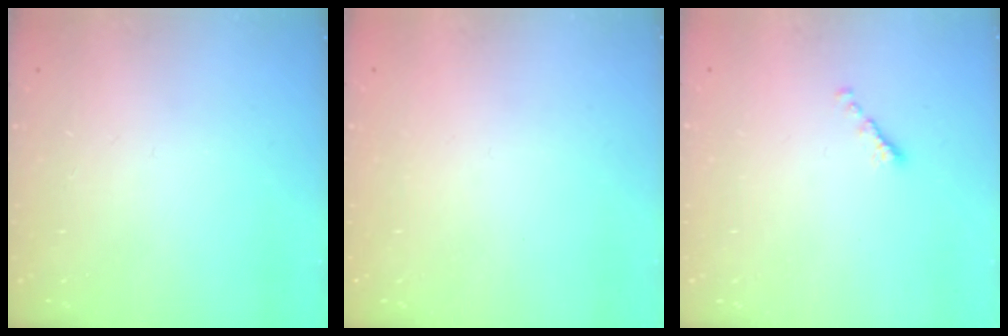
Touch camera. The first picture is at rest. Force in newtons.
{"total": 0.8, "press": 0.7, "slide": 0.3}
{"total": 0.0}